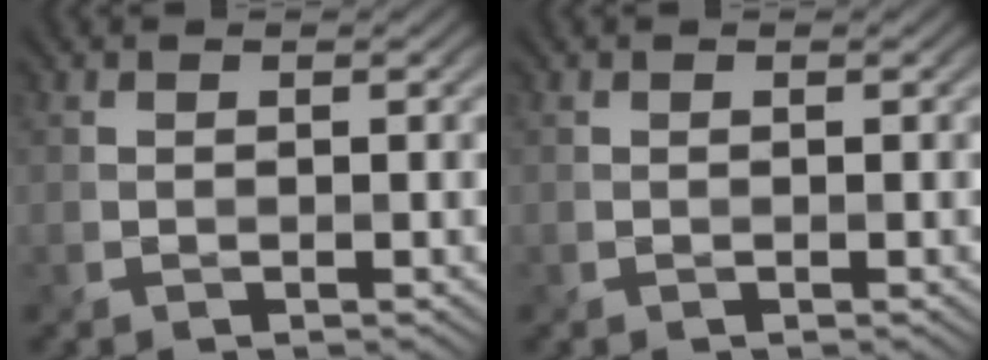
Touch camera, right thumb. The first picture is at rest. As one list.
[{"total": 0.0}]